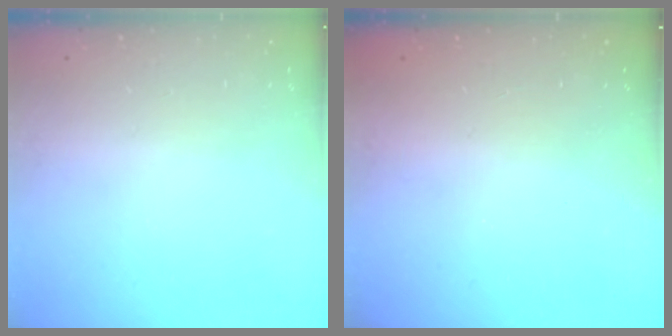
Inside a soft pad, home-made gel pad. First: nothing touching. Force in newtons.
{"total": 2.3, "press": 2.2, "slide": 0.8}